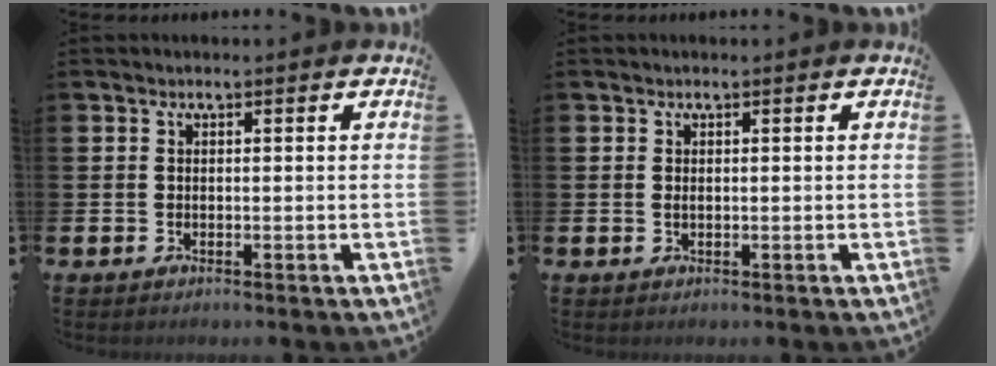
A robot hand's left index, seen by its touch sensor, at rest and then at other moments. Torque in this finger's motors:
{"motor_torque": [0.27, -0.13, -0.05, 0.00]}